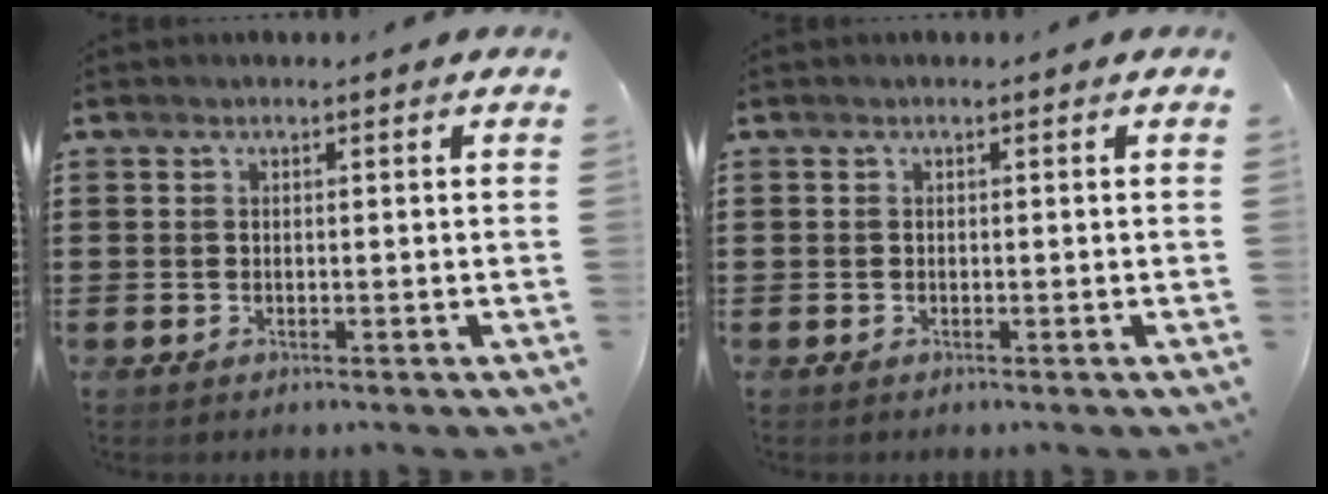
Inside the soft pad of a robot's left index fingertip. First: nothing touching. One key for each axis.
{"total": 0.0}